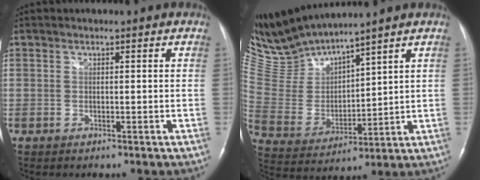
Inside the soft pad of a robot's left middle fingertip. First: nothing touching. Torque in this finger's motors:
{"motor_torque": [0.02, -0.34, -0.03, 0.03]}